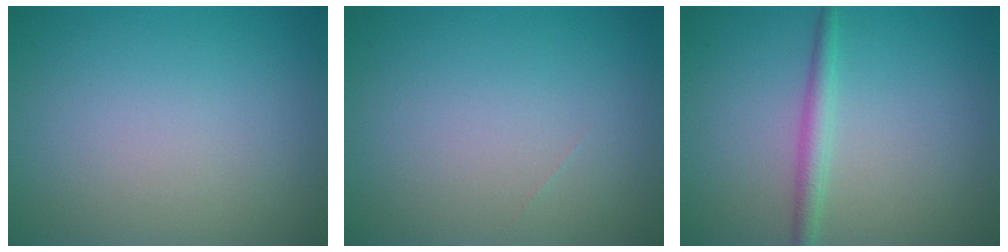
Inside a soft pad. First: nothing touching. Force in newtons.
{"total": 0.0}
{"total": 2.0, "press": 2.0, "slide": 0.0}